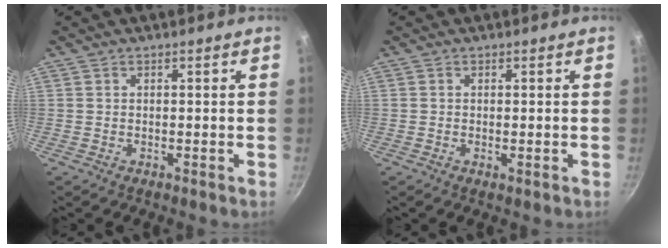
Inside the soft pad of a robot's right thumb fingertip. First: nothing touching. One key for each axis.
{"total": 0.8, "fx": -0.1, "fy": 0.2, "fz": 0.8, "tx": -0.014, "ty": -0.002, "tz": -0.003}